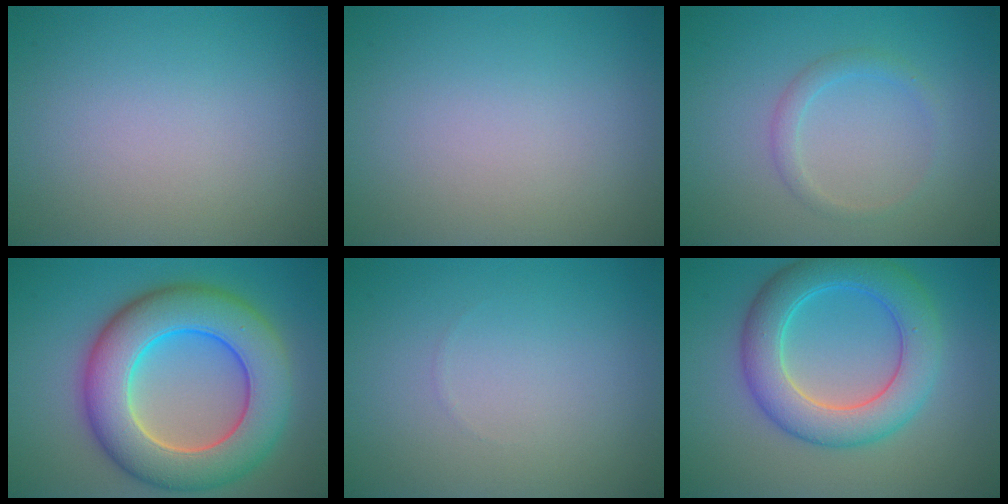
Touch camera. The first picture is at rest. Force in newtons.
{"total": 0.0}
{"total": 1.5, "press": 1.5, "slide": 0.1}
{"total": 11.0, "press": 11.0, "slide": 0.6}
{"total": 0.0}
{"total": 6.7, "press": 6.7, "slide": 0.2}